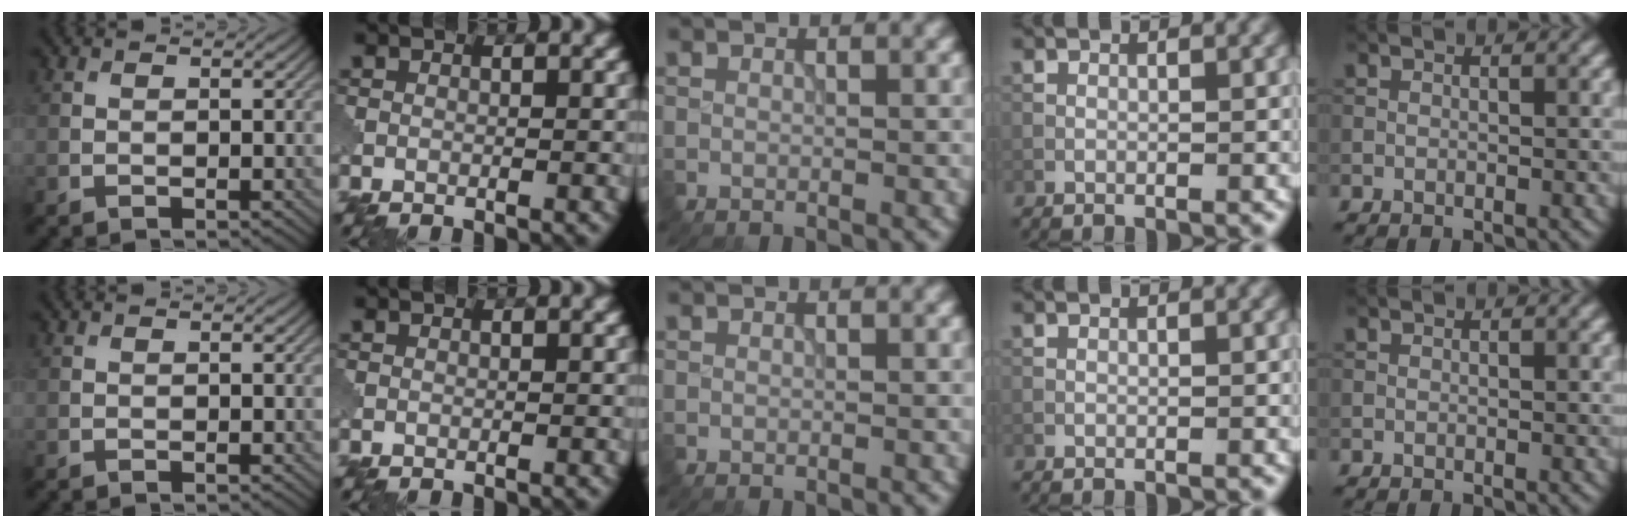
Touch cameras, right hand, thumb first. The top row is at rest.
{}